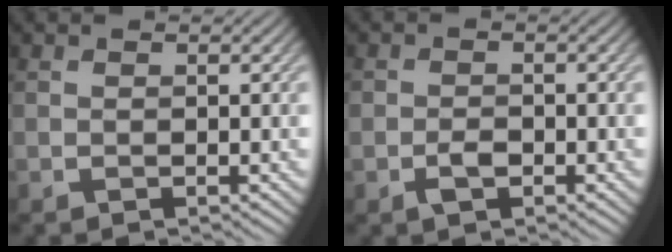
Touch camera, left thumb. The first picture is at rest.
{"total": 2.2, "force": [-1.0, 1.4, 1.4], "torque": [-0.026, 0.000, -0.022]}